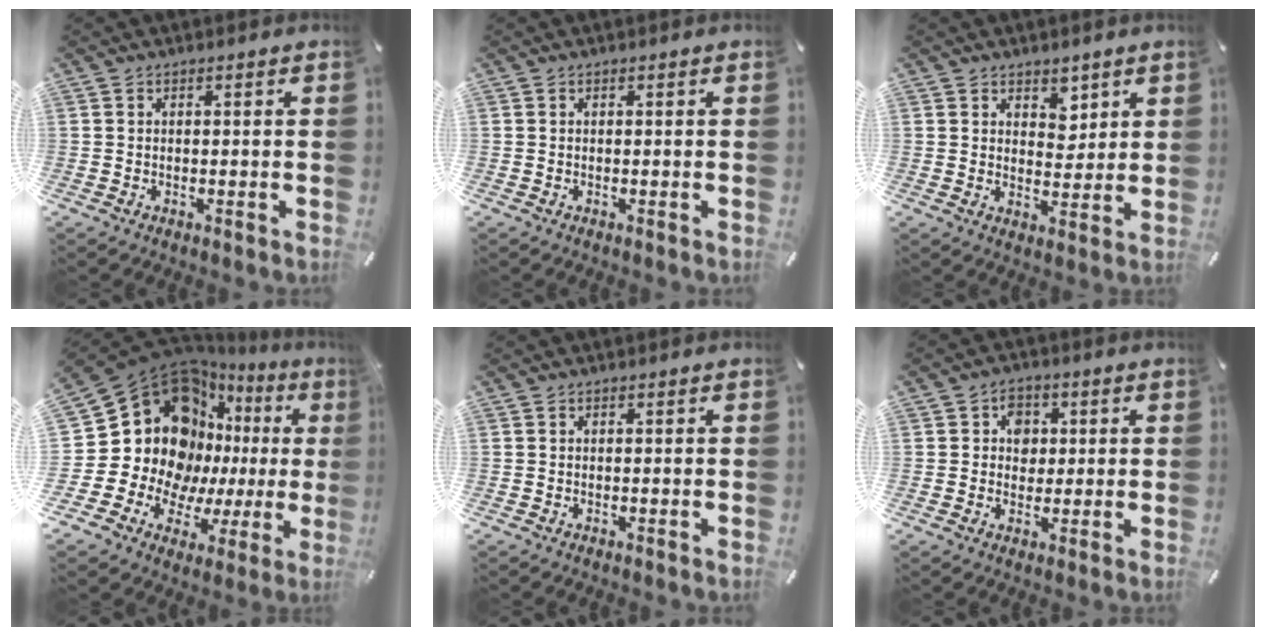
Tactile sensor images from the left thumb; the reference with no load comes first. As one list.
[{"total": 0.0}, {"total": 4.8, "force": [3.1, 3.6, 0.8], "torque": [0.002, -0.017, 0.049]}, {"total": 24.2, "force": [6.6, 17.6, 15.2], "torque": [-0.282, -0.072, 0.137]}, {"total": 0.0}, {"total": 5.3, "force": [0.8, 4.8, 2.2], "torque": [-0.021, 0.000, 0.008]}]